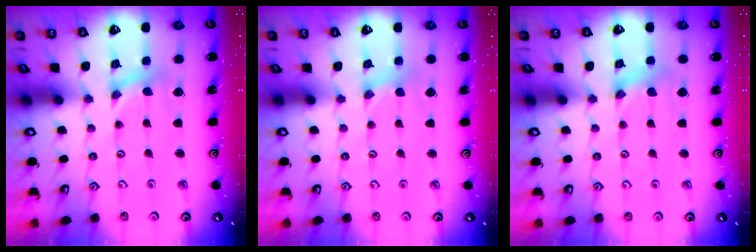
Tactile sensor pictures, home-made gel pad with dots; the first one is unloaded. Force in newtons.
{"total": 2.2, "press": 2.2, "slide": 0.4}
{"total": 1.8, "press": 1.8, "slide": 0.3}